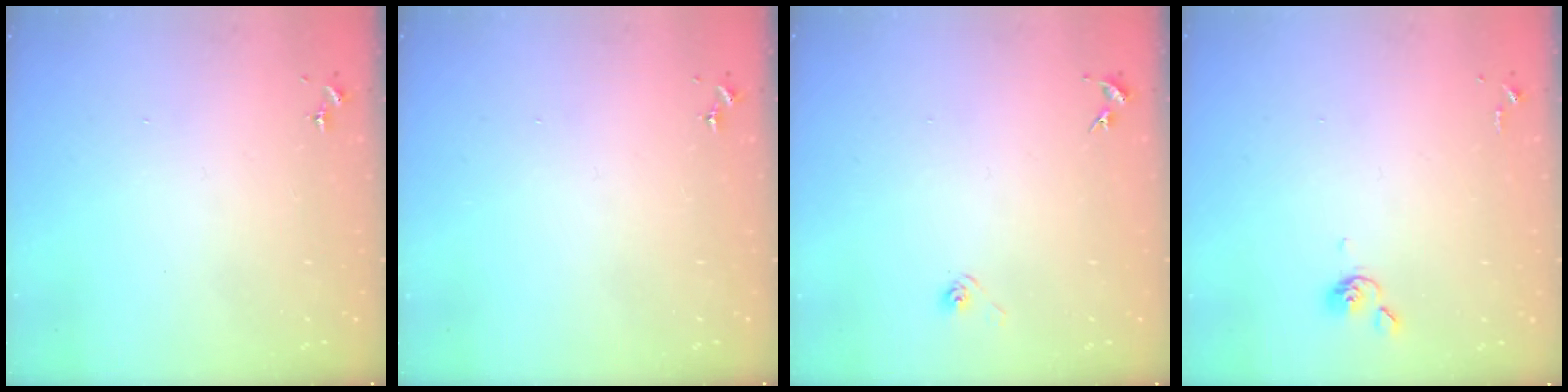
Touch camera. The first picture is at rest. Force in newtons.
{"total": 0.0}
{"total": 2.9, "press": 2.6, "slide": 1.4}
{"total": 4.6, "press": 4.5, "slide": 0.5}